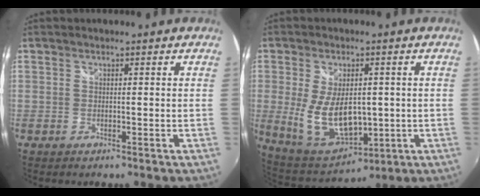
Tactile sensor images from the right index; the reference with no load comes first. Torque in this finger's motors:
{"motor_torque": [1.73, 0.40, 0.36, 0.18]}